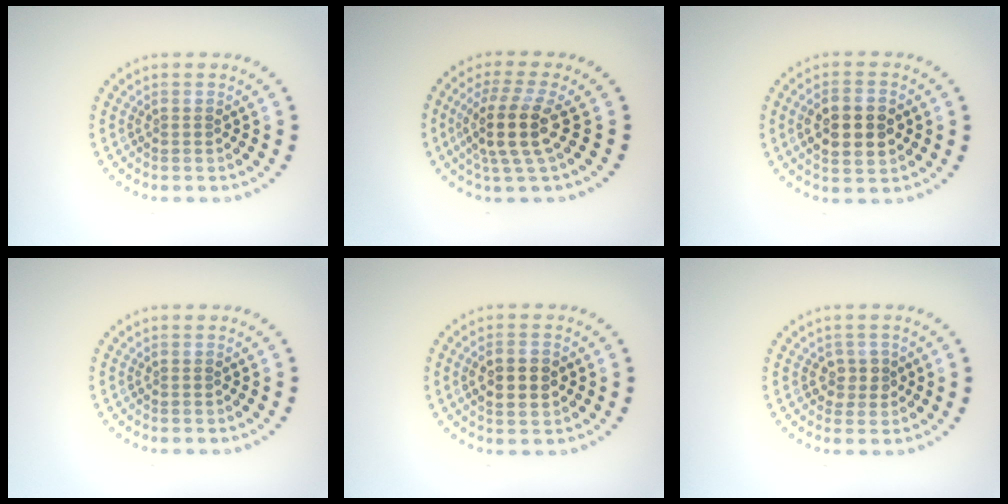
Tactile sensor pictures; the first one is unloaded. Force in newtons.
{"total": 4.4, "press": 3.5, "slide": 2.6}
{"total": 4.9, "press": 4.9, "slide": 0.2}
{"total": 0.0}
{"total": 3.0, "press": 3.0, "slide": 0.2}
{"total": 1.7, "press": 1.7, "slide": 0.4}